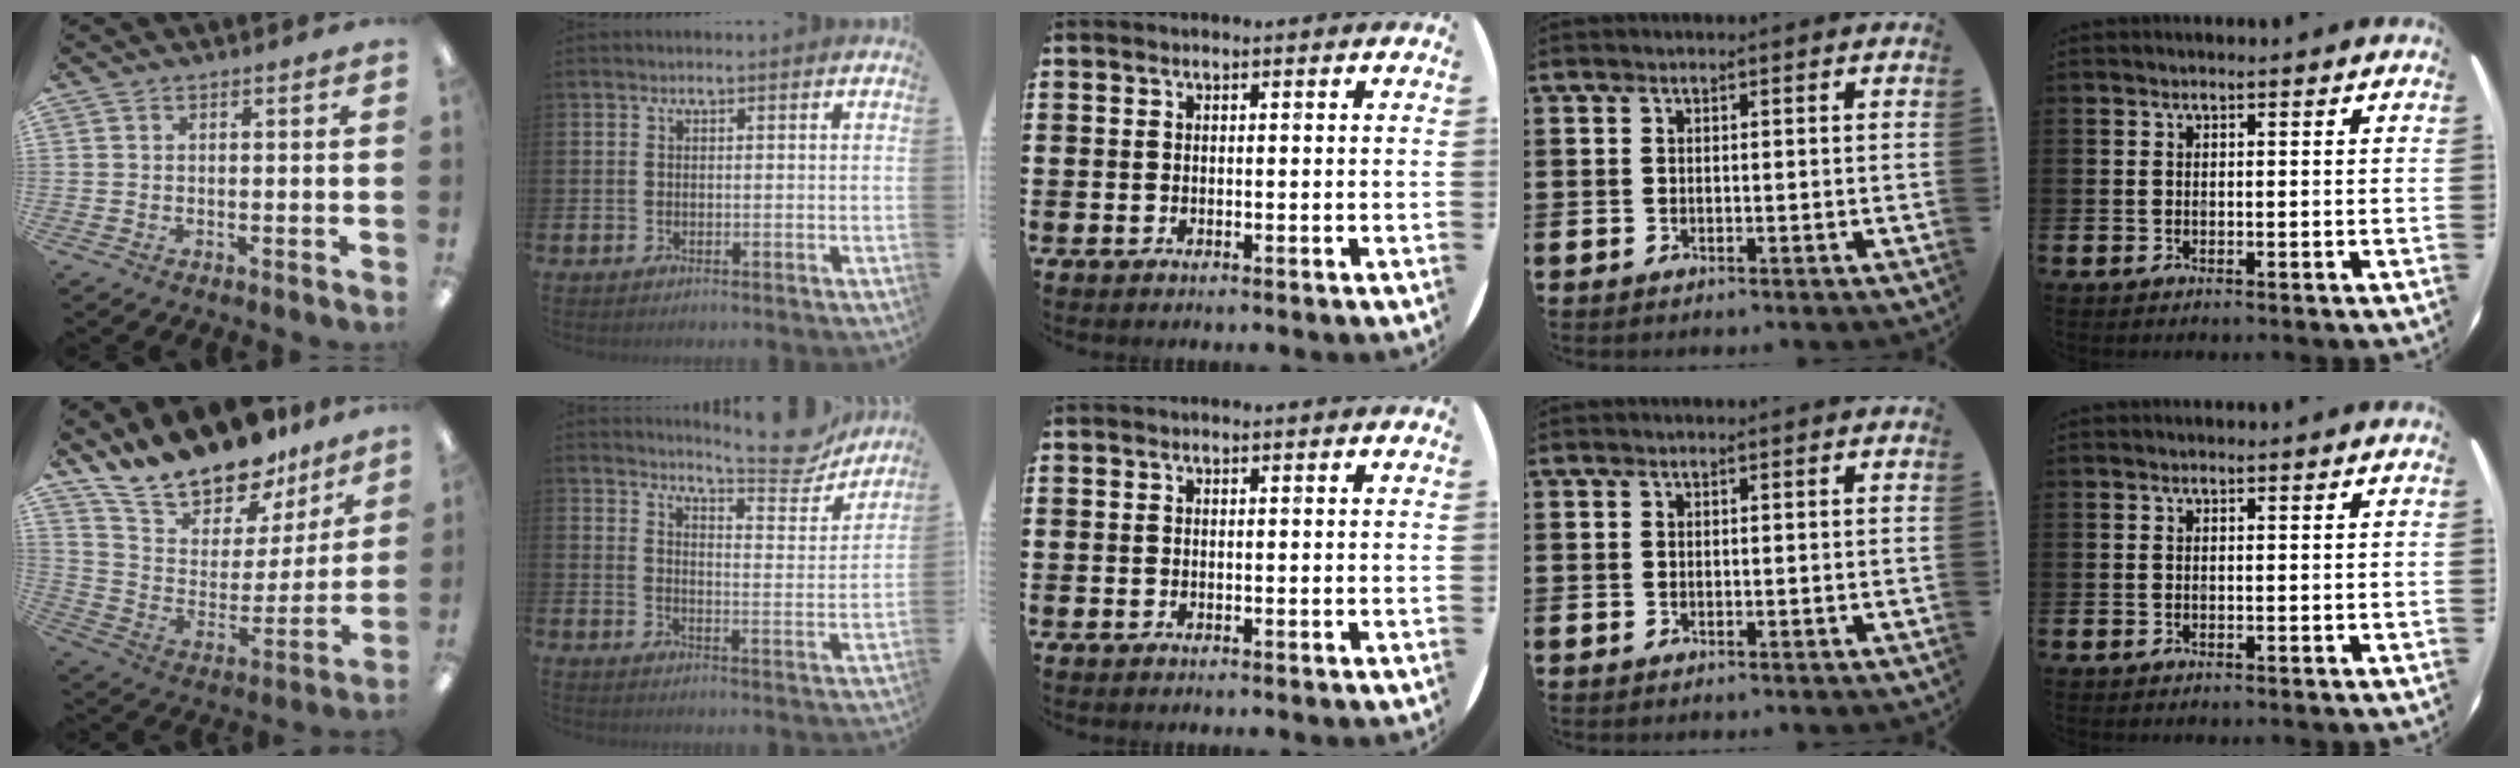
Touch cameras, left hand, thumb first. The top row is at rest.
{"thumb": {"total": 18.0, "force": [16.5, 6.1, 3.9], "torque": [-0.093, -0.138, 0.297]}, "index": {"total": 8.1, "force": [7.7, 1.0, 2.4], "torque": [-0.041, -0.054, 0.132]}}